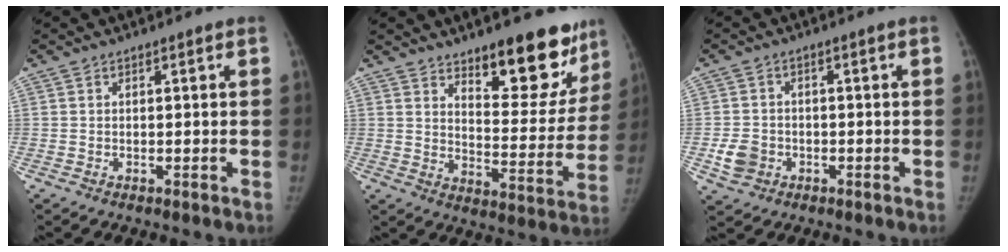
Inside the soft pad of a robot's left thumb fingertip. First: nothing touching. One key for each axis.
{"total": 16.7, "fx": 12.0, "fy": 6.3, "fz": 9.7, "tx": -0.065, "ty": -0.096, "tz": 0.170}
{"total": 4.7, "fx": -1.5, "fy": 4.0, "fz": 2.0, "tx": -0.031, "ty": 0.009, "tz": -0.023}